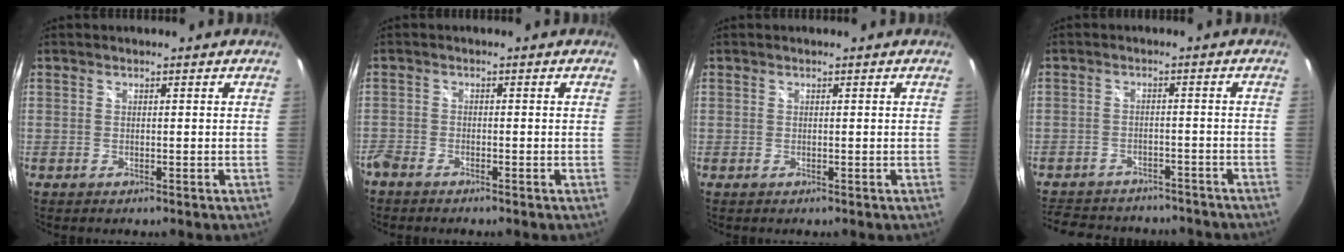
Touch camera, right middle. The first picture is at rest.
{"total": 3.0, "force": [-2.7, 0.9, 1.0], "torque": [-0.035, -0.009, -0.056]}
{"total": 0.0}
{"total": 15.1, "force": [-12.6, 6.3, 5.2], "torque": [-0.126, 0.022, -0.169]}